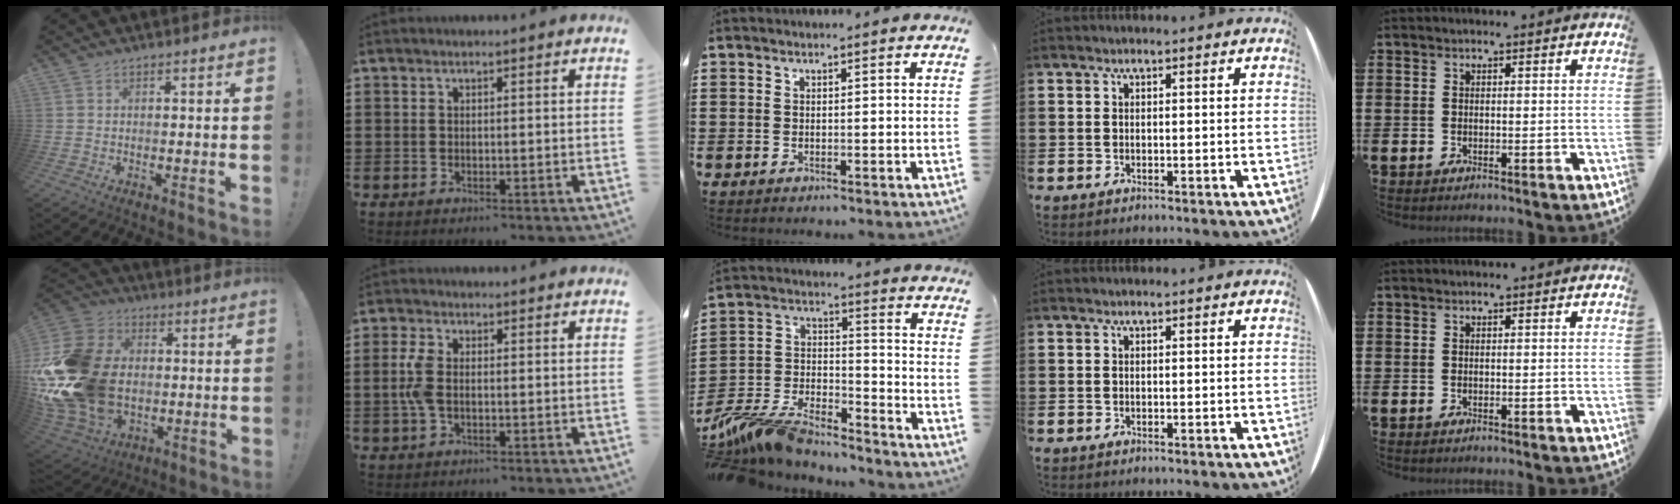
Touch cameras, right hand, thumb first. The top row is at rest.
{"thumb": {"total": 29.6, "force": [-1.9, 21.2, 20.6], "torque": [-0.388, 0.007, -0.003]}, "index": {"total": 4.2, "force": [-0.4, 2.1, 3.6], "torque": [-0.097, -0.005, -0.016]}, "middle": {"total": 10.8, "force": [-10.0, 1.8, 3.4], "torque": [-0.085, 0.010, -0.204]}}